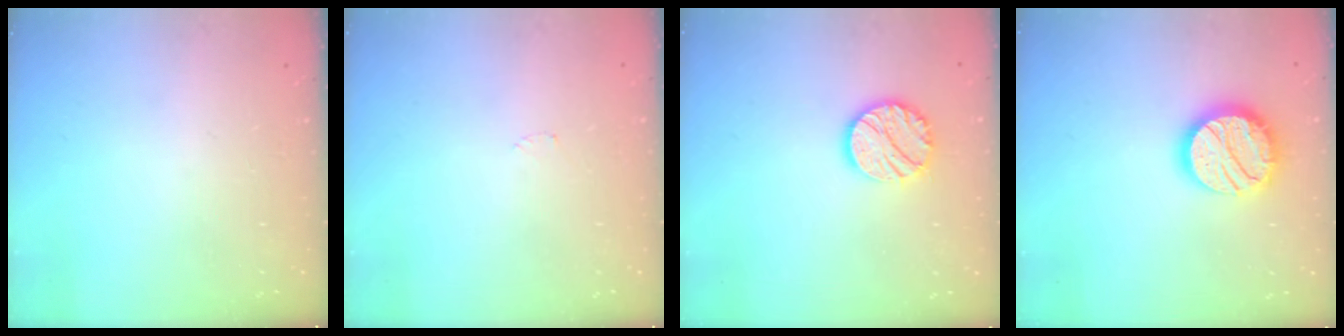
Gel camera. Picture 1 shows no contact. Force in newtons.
{"total": 2.3, "press": 2.3, "slide": 0.2}
{"total": 11.6, "press": 11.6, "slide": 0.5}
{"total": 17.9, "press": 17.9, "slide": 1.1}